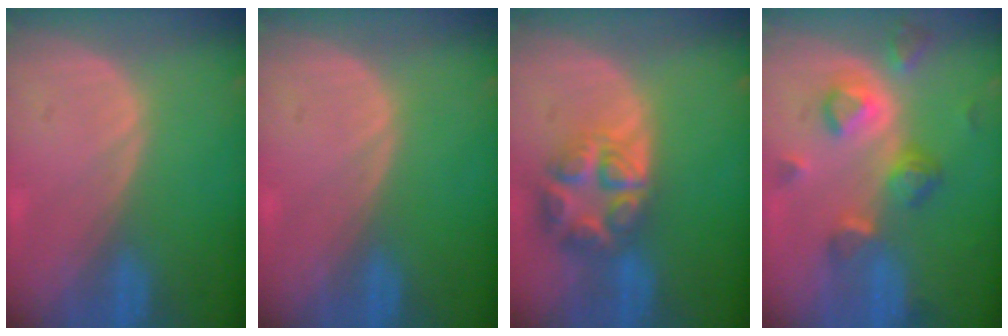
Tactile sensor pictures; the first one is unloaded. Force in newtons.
{"total": 0.0}
{"total": 8.1, "press": 7.0, "slide": 4.0}
{"total": 8.1, "press": 7.2, "slide": 3.7}